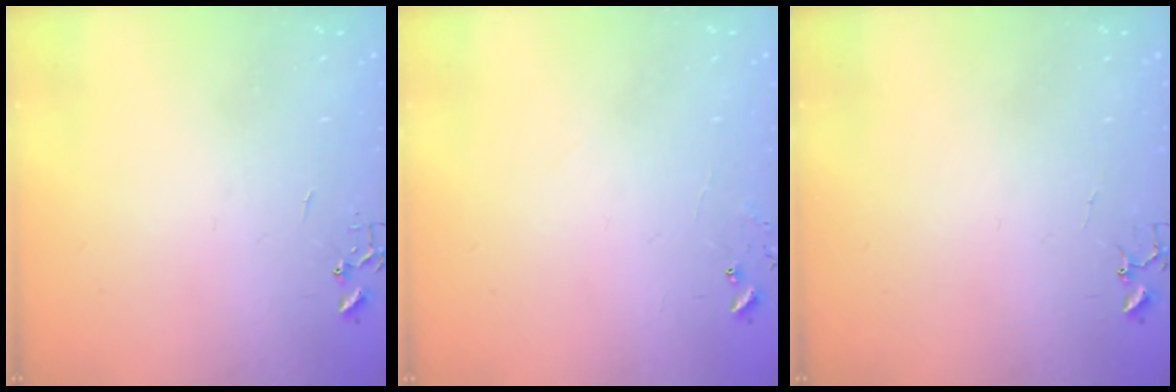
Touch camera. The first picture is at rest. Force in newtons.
{"total": 6.3, "press": 6.3, "slide": 0.5}
{"total": 3.8, "press": 3.8, "slide": 0.4}